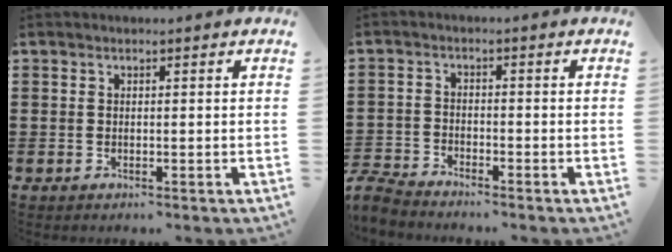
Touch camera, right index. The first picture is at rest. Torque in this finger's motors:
{"motor_torque": [-2.14, 0.00, -1.05, -0.21]}